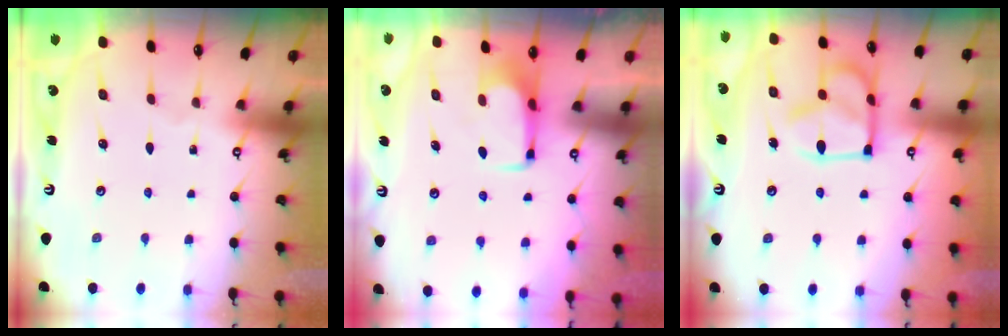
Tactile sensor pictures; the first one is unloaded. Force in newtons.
{"total": 1.6, "press": 1.5, "slide": 0.4}
{"total": 14.2, "press": 14.2, "slide": 1.3}